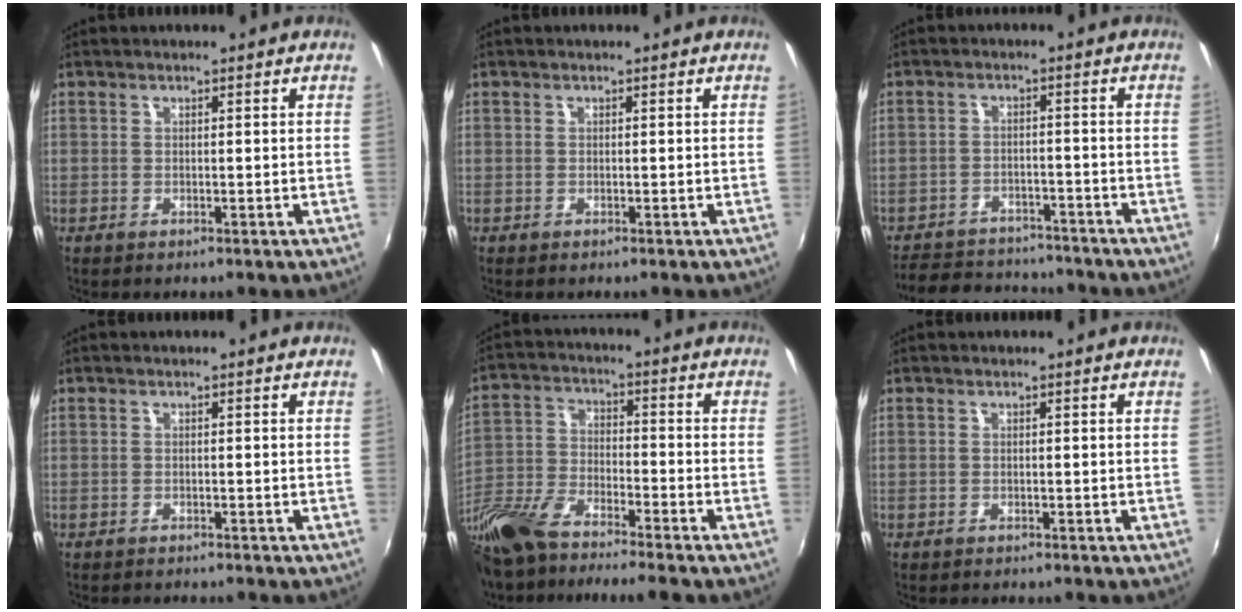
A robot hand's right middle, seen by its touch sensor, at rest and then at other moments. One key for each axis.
{"total": 0.0}
{"total": 13.3, "fx": -11.5, "fy": 5.4, "fz": 3.9, "tx": -0.104, "ty": 0.021, "tz": -0.159}
{"total": 1.9, "fx": -1.8, "fy": 0.5, "fz": 0.4, "tx": -0.015, "ty": -0.011, "tz": -0.030}
{"total": 15.0, "fx": -12.0, "fy": 3.4, "fz": 8.3, "tx": -0.191, "ty": -0.029, "tz": -0.232}
{"total": 0.9, "fx": -0.8, "fy": 0.3, "fz": 0.1, "tx": -0.006, "ty": -0.003, "tz": -0.013}